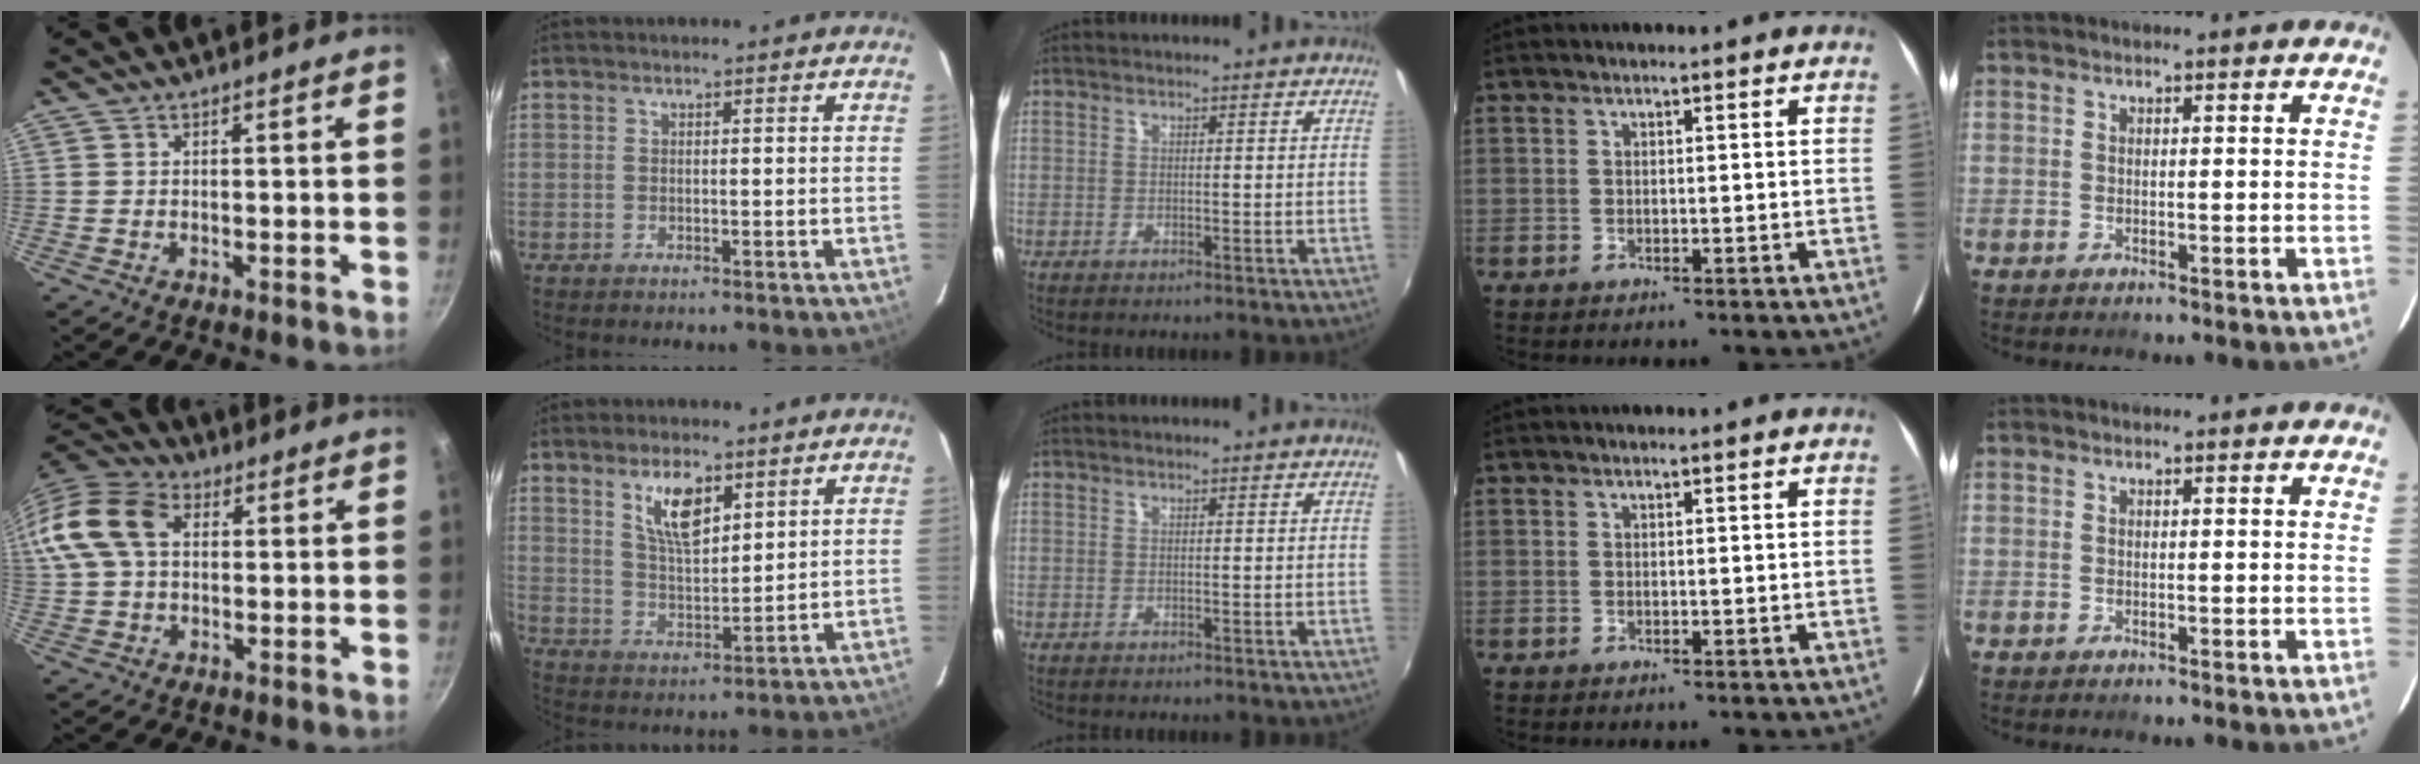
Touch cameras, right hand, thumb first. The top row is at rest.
{"thumb": {"total": 14.5, "force": [3.2, 9.9, 10.1], "torque": [-0.189, 0.028, 0.043]}, "index": {"total": 8.8, "force": [4.7, 3.7, 6.5], "torque": [-0.113, 0.003, 0.096]}}